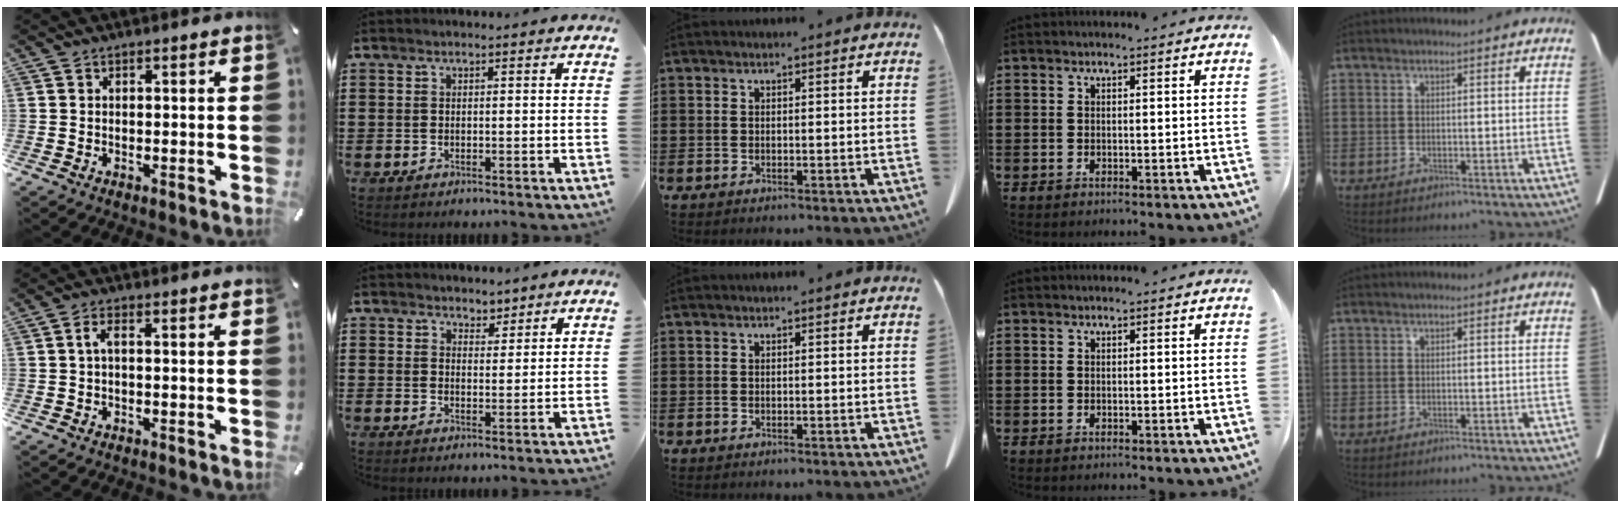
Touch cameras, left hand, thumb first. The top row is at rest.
{"thumb": {"total": 2.3, "force": [-0.2, 0.7, 2.1], "torque": [-0.040, 0.007, -0.006]}, "index": {"total": 2.6, "force": [2.3, 1.2, -0.3], "torque": [-0.005, 0.001, 0.043]}}